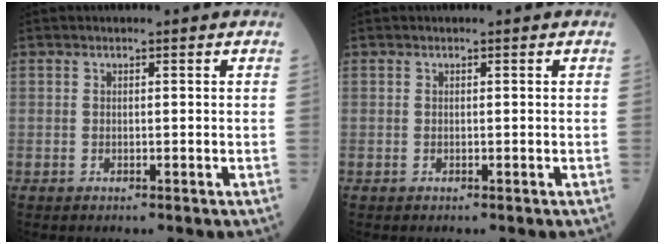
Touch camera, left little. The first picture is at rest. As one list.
[{"total": 0.0}]